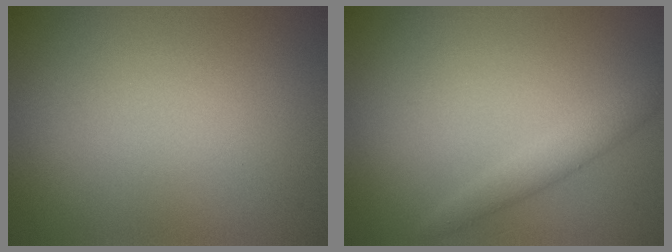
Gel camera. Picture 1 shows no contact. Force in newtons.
{"total": 2.0, "press": 2.0, "slide": 0.2}